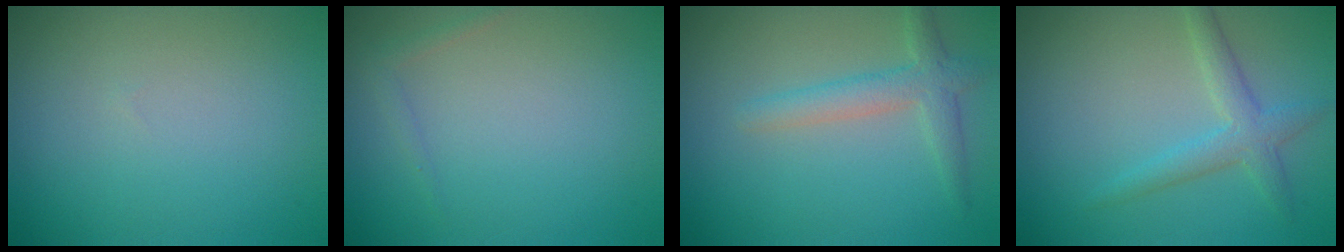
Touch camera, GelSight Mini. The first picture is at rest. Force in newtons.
{"total": 0.7, "press": 0.7, "slide": 0.1}
{"total": 2.8, "press": 2.8, "slide": 0.1}
{"total": 2.6, "press": 2.6, "slide": 0.1}